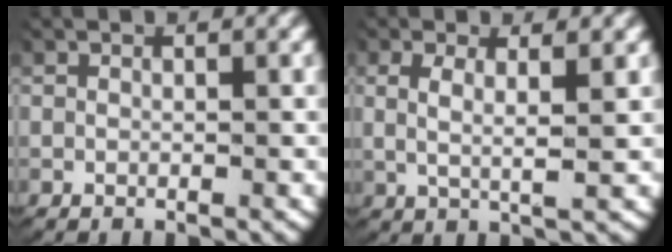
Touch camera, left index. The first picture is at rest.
{"total": 3.2, "force": [1.1, 1.1, 2.8], "torque": [-0.059, -0.010, 0.025]}